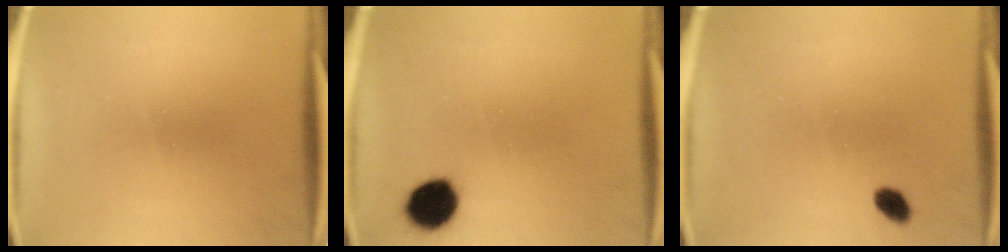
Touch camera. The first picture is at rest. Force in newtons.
{"total": 8.0}
{"total": 2.4}